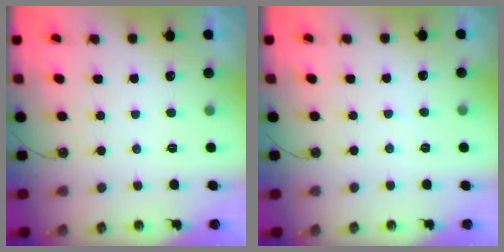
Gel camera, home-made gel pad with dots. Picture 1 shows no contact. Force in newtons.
{"total": 2.8, "press": 2.8, "slide": 0.5}